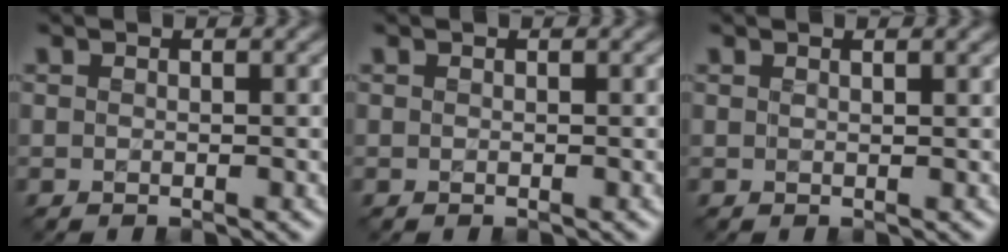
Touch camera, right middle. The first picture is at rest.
{"total": 0.0}
{"total": 0.9, "force": [0.7, 0.2, 0.6], "torque": [-0.008, 0.001, 0.011]}